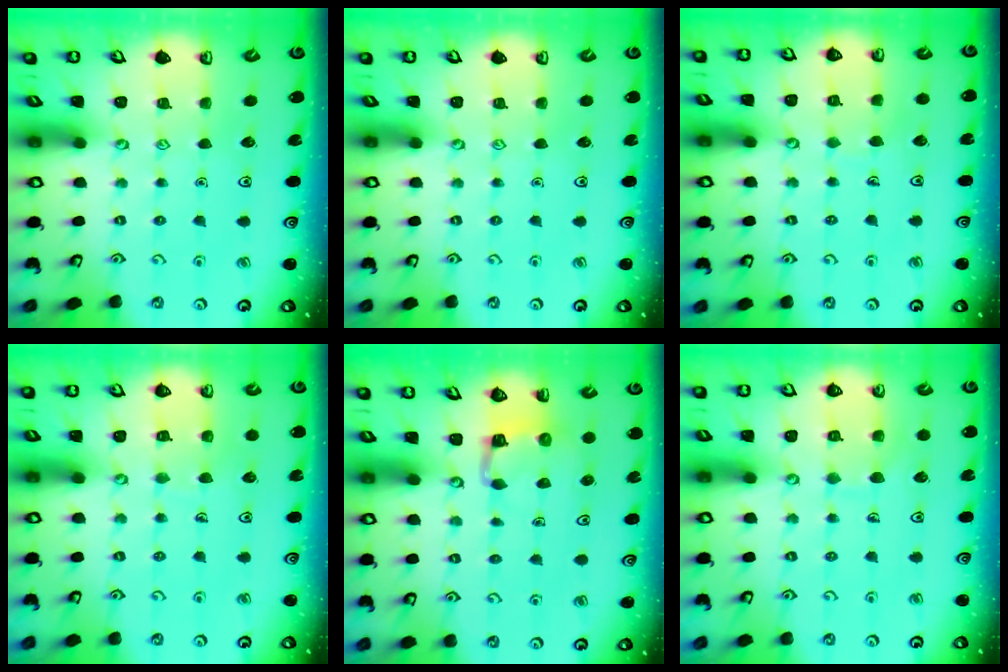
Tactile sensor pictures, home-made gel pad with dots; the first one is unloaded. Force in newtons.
{"total": 0.0}
{"total": 2.3, "press": 2.3, "slide": 0.1}
{"total": 6.8, "press": 6.7, "slide": 0.5}
{"total": 2.7, "press": 2.7, "slide": 0.4}
{"total": 7.0, "press": 7.0, "slide": 0.5}